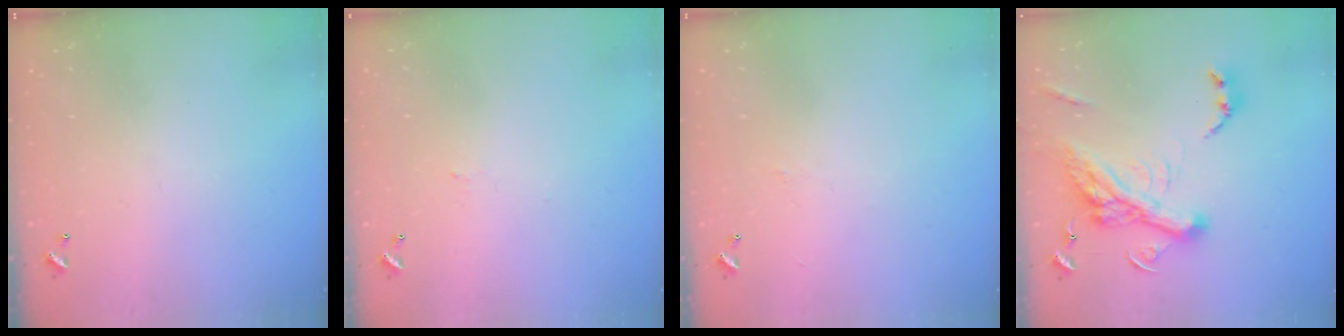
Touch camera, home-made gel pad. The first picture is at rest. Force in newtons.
{"total": 1.7, "press": 1.6, "slide": 0.3}
{"total": 0.8, "press": 0.7, "slide": 0.5}
{"total": 15.5, "press": 15.3, "slide": 2.6}